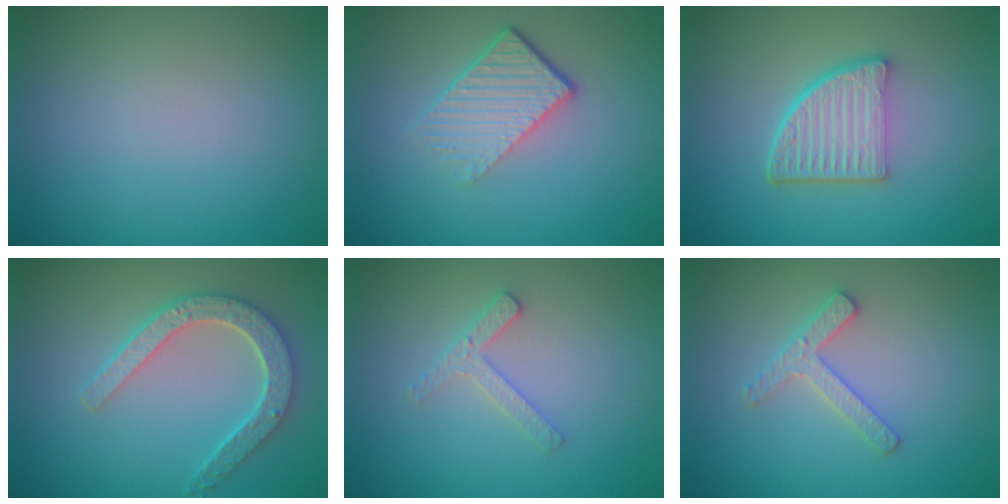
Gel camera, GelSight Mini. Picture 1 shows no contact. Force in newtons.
{"total": 4.6, "press": 2.9, "slide": 3.6}
{"total": 5.4, "press": 3.8, "slide": 3.8}
{"total": 4.6, "press": 3.8, "slide": 2.7}
{"total": 1.9, "press": 1.8, "slide": 0.4}
{"total": 2.4, "press": 2.4, "slide": 0.4}